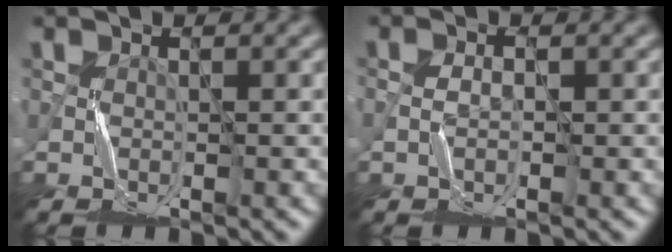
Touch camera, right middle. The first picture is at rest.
{"total": 0.7, "force": [-0.5, 0.4, 0.2], "torque": [-0.004, 0.004, -0.012]}